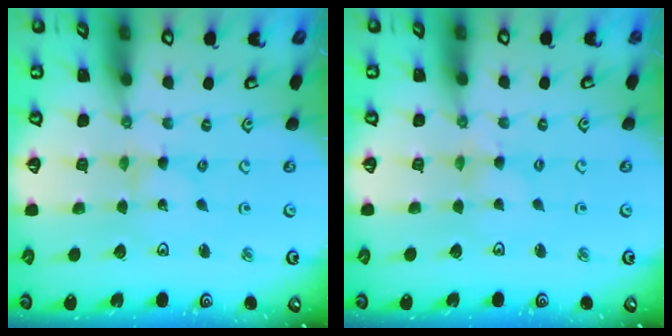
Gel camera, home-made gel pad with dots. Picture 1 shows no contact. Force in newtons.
{"total": 0.7, "press": 0.6, "slide": 0.2}